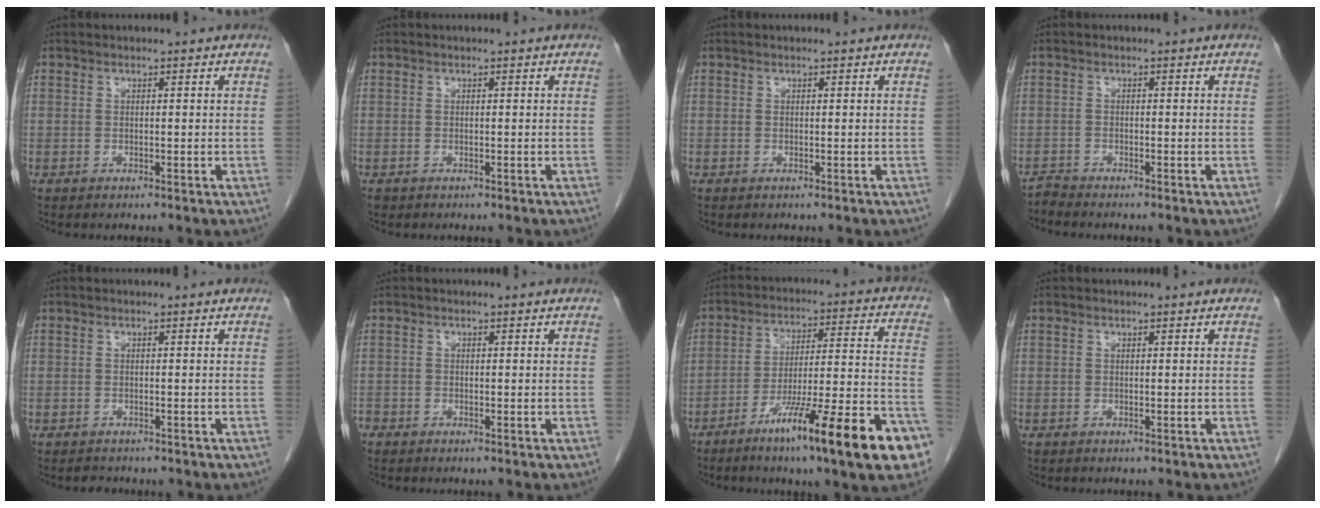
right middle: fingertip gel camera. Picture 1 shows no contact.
{"total": 0.5, "force": [-0.4, 0.3, 0.1], "torque": [-0.011, 0.001, -0.007]}
{"total": 0.0}
{"total": 1.5, "force": [-1.4, -0.3, -0.4], "torque": [0.009, -0.008, -0.029]}
{"total": 1.3, "force": [-1.2, 0.5, 0.1], "torque": [-0.009, -0.002, -0.018]}
{"total": 1.0, "force": [-0.9, 0.5, 0.2], "torque": [-0.004, 0.000, -0.018]}
{"total": 20.7, "force": [-11.9, 1.0, 16.9], "torque": [-0.205, -0.012, -0.188]}
{"total": 0.0}